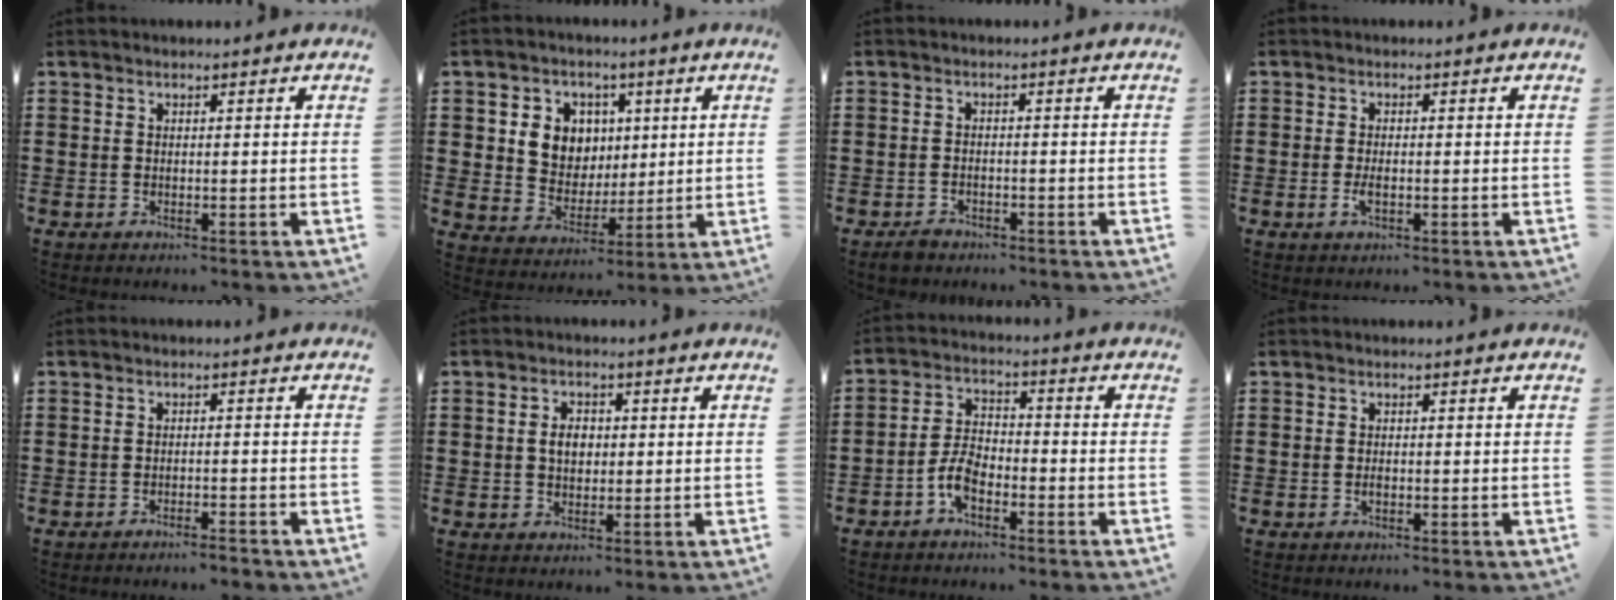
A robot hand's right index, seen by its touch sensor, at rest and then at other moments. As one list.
[{"total": 7.4, "force": [1.9, 6.8, 2.2], "torque": [-0.062, 0.012, 0.033]}, {"total": 1.7, "force": [-1.4, 0.8, 0.5], "torque": [-0.012, 0.001, -0.029]}, {"total": 2.0, "force": [-0.5, 0.7, 1.8], "torque": [-0.041, -0.005, -0.011]}, {"total": 1.8, "force": [-1.8, -0.1, 0.4], "torque": [-0.010, 0.003, -0.037]}, {"total": 3.0, "force": [0.1, 2.0, 2.2], "torque": [-0.039, 0.005, -0.001]}, {"total": 5.6, "force": [-3.0, 2.7, 3.9], "torque": [-0.103, 0.001, -0.065]}, {"total": 1.0, "force": [-0.3, 0.4, 0.8], "torque": [-0.016, -0.004, -0.005]}]